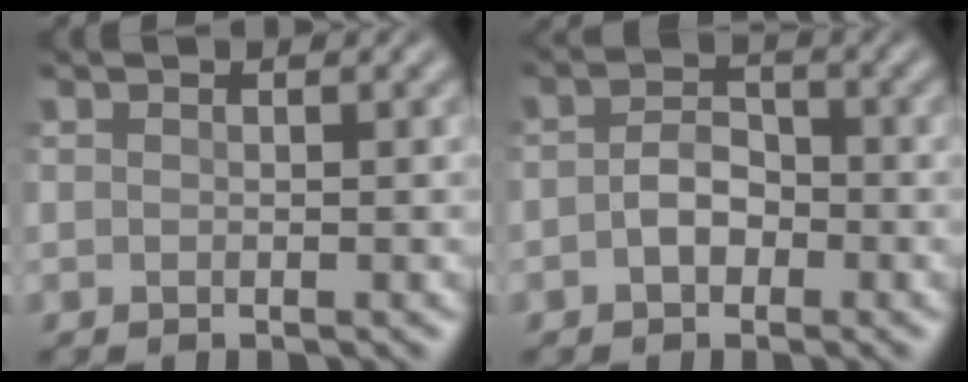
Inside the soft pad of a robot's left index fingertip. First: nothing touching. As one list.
[{"total": 2.7, "force": [-0.9, 1.8, 1.8], "torque": [-0.037, 0.003, -0.020]}]